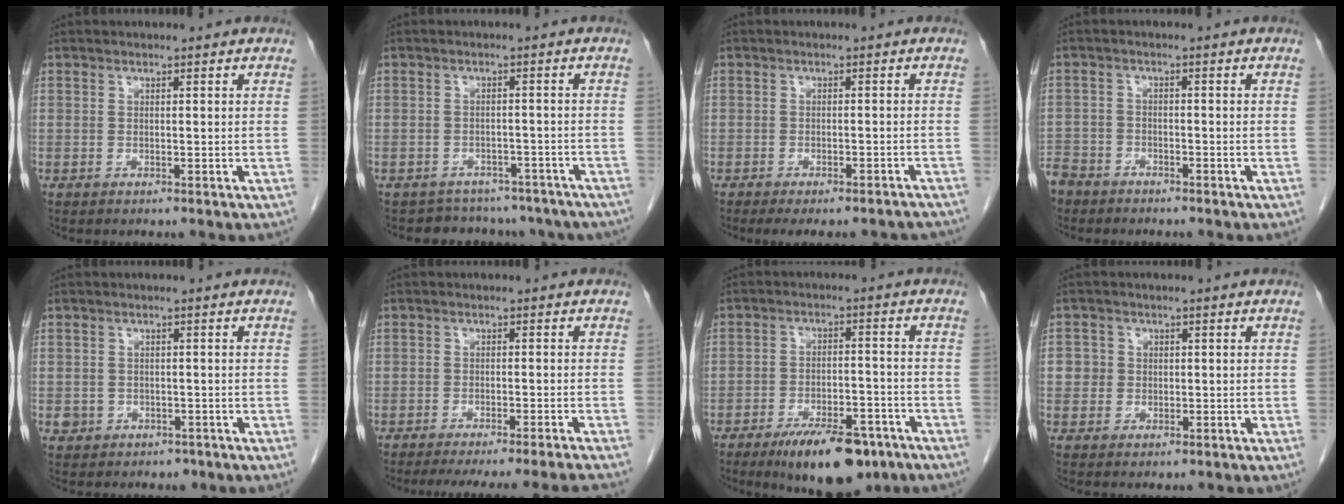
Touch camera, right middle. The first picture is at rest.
{"total": 9.9, "force": [-8.5, 5.0, 1.1], "torque": [-0.008, 0.025, -0.088]}
{"total": 11.5, "force": [-10.4, 2.4, 4.4], "torque": [-0.056, 0.003, -0.117]}
{"total": 6.4, "force": [-5.3, 3.6, 1.0], "torque": [-0.029, -0.003, -0.100]}
{"total": 2.5, "force": [-1.1, 2.2, 0.6], "torque": [-0.008, 0.010, -0.007]}
{"total": 12.8, "force": [-11.6, -1.8, 5.1], "torque": [-0.057, -0.028, -0.157]}
{"total": 12.2, "force": [-8.3, 4.3, 7.9], "torque": [-0.114, -0.003, -0.127]}
{"total": 2.8, "force": [-0.1, 2.8, 0.4], "torque": [0.005, 0.007, 0.000]}